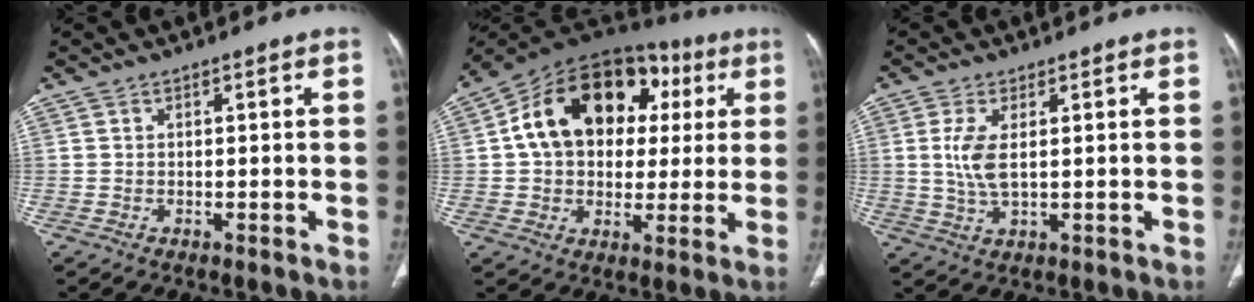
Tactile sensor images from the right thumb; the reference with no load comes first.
{"total": 22.0, "force": [4.8, 15.6, 14.7], "torque": [-0.203, 0.033, 0.071]}
{"total": 5.5, "force": [0.9, 2.2, 5.0], "torque": [-0.119, -0.008, 0.022]}